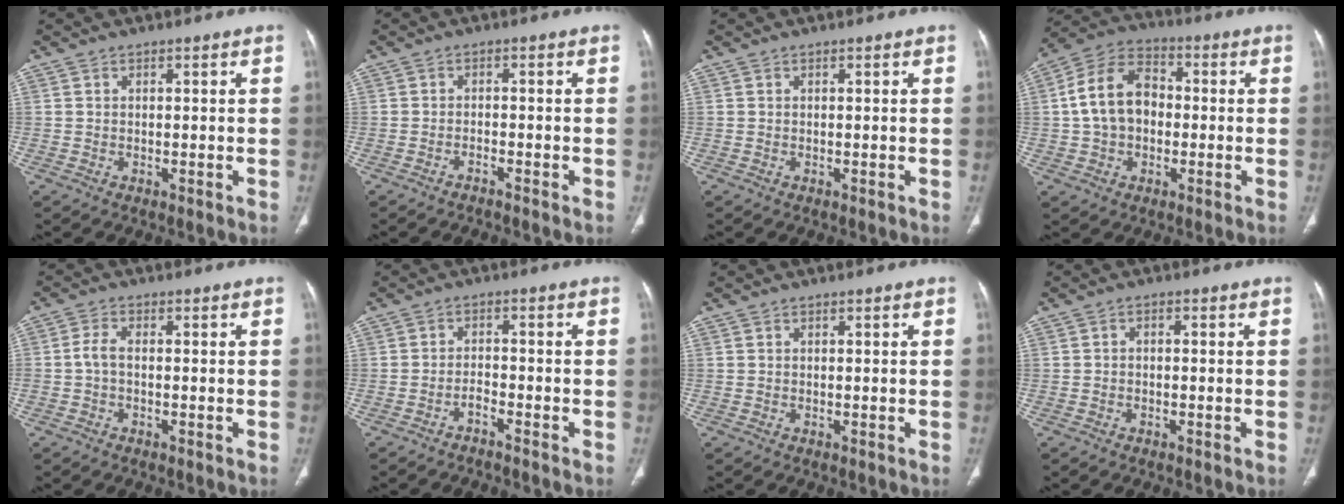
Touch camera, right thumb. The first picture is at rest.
{"total": 1.3, "force": [-1.2, 0.1, 0.4], "torque": [-0.016, 0.014, -0.018]}
{"total": 0.0}
{"total": 12.3, "force": [0.0, 8.9, 8.5], "torque": [-0.146, 0.033, -0.010]}
{"total": 2.8, "force": [-0.5, 1.4, 2.3], "torque": [-0.052, 0.004, -0.017]}
{"total": 2.1, "force": [-1.9, 0.3, 0.7], "torque": [-0.019, 0.021, -0.032]}
{"total": 0.0}
{"total": 0.9, "force": [-0.3, 0.5, 0.6], "torque": [-0.010, 0.008, -0.008]}